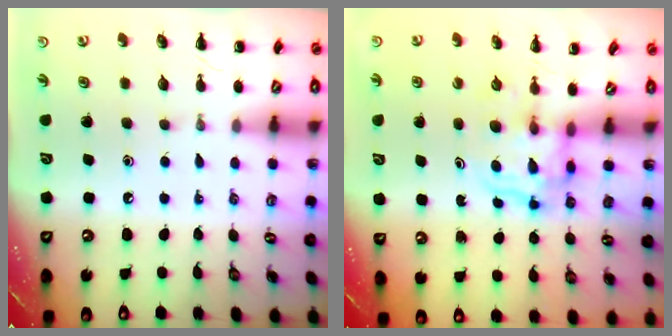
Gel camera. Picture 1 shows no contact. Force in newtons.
{"total": 3.6, "press": 3.6, "slide": 0.2}